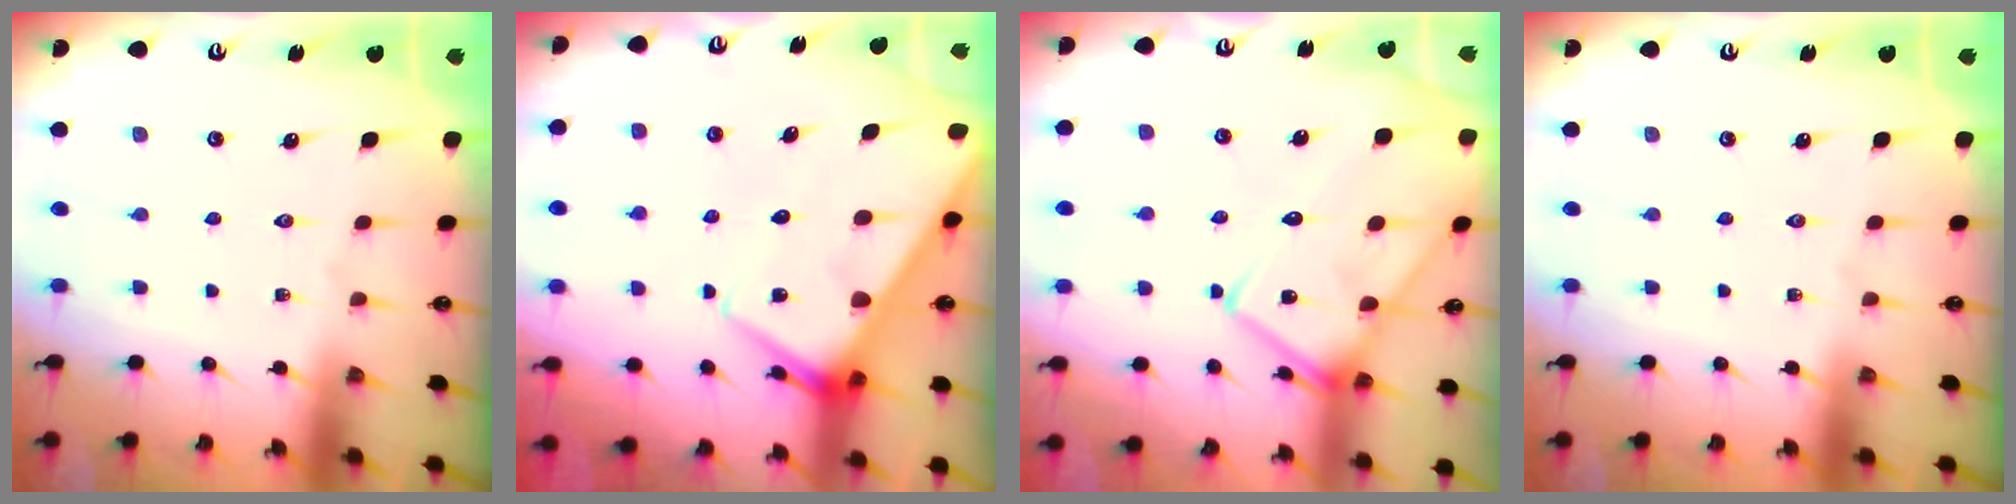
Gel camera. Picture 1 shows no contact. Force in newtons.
{"total": 8.5, "press": 8.4, "slide": 0.8}
{"total": 16.1, "press": 16.0, "slide": 1.6}
{"total": 0.0}